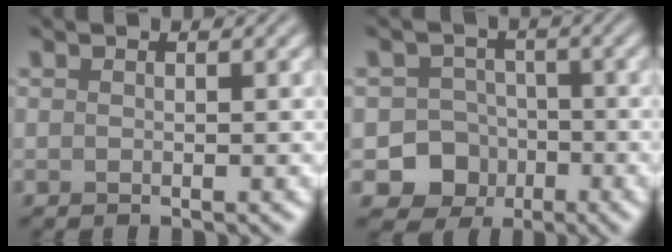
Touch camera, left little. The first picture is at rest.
{"total": 7.1, "force": [-2.9, 6.3, 1.3], "torque": [0.009, -0.012, -0.069]}